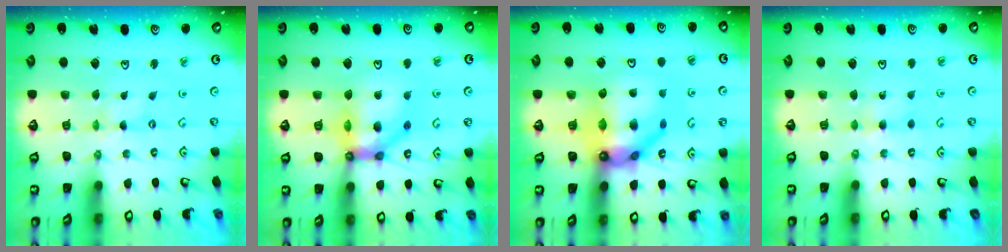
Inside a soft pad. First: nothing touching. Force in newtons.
{"total": 13.6, "press": 13.6, "slide": 1.4}
{"total": 17.7, "press": 17.6, "slide": 1.8}
{"total": 4.2, "press": 4.1, "slide": 0.7}